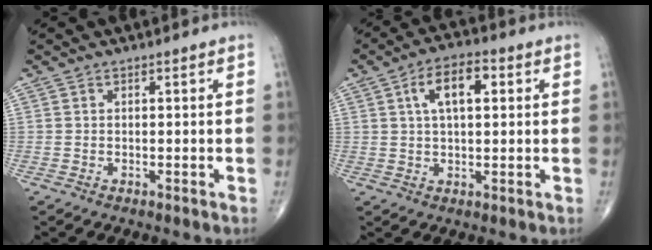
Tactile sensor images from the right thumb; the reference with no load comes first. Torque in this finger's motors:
{"motor_torque": [0.07, 2.07, 0.69, 0.17, 0.25]}